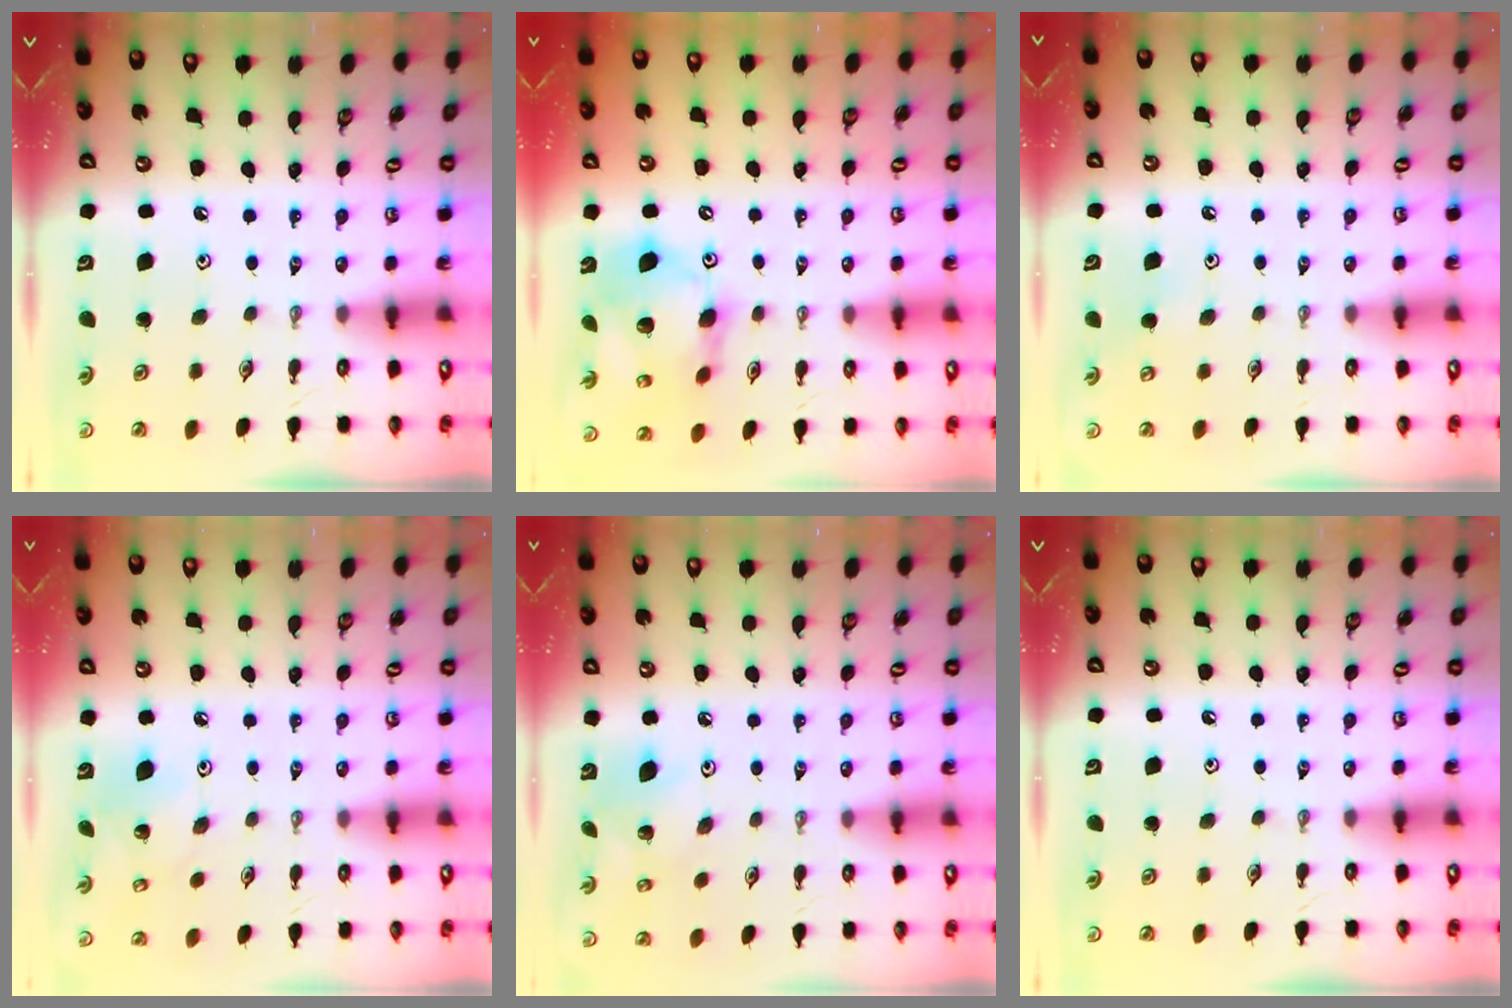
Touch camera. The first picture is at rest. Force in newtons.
{"total": 14.4, "press": 14.3, "slide": 1.5}
{"total": 4.8, "press": 4.7, "slide": 1.0}
{"total": 7.1, "press": 7.1, "slide": 0.2}
{"total": 6.6, "press": 6.6, "slide": 0.3}
{"total": 0.0}